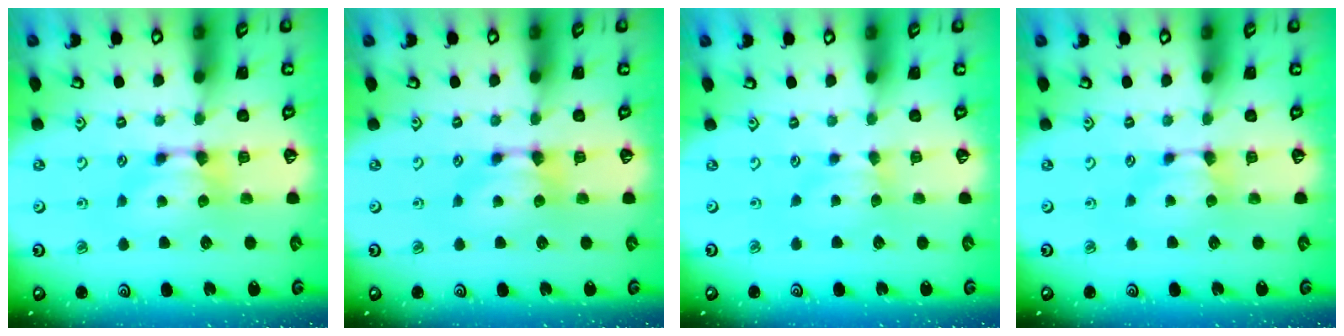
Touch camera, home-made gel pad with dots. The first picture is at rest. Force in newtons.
{"total": 0.0}
{"total": 1.8, "press": 1.7, "slide": 0.6}
{"total": 0.9, "press": 0.8, "slide": 0.3}